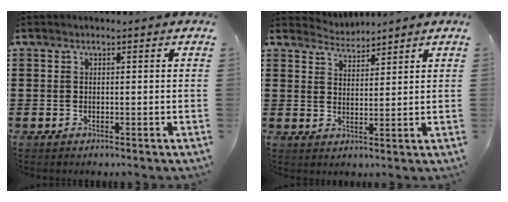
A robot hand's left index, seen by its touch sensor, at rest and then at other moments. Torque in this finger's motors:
{"motor_torque": [-0.47, -0.10, -0.09, -0.05]}